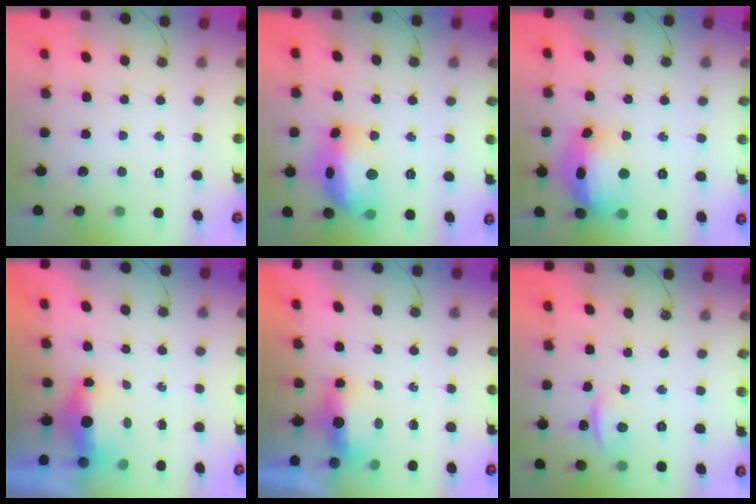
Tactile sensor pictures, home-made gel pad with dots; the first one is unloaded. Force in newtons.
{"total": 17.0, "press": 17.0, "slide": 1.6}
{"total": 19.3, "press": 18.5, "slide": 5.4}
{"total": 14.7, "press": 7.2, "slide": 12.8}
{"total": 14.5, "press": 7.2, "slide": 12.6}
{"total": 1.5, "press": 1.3, "slide": 0.7}